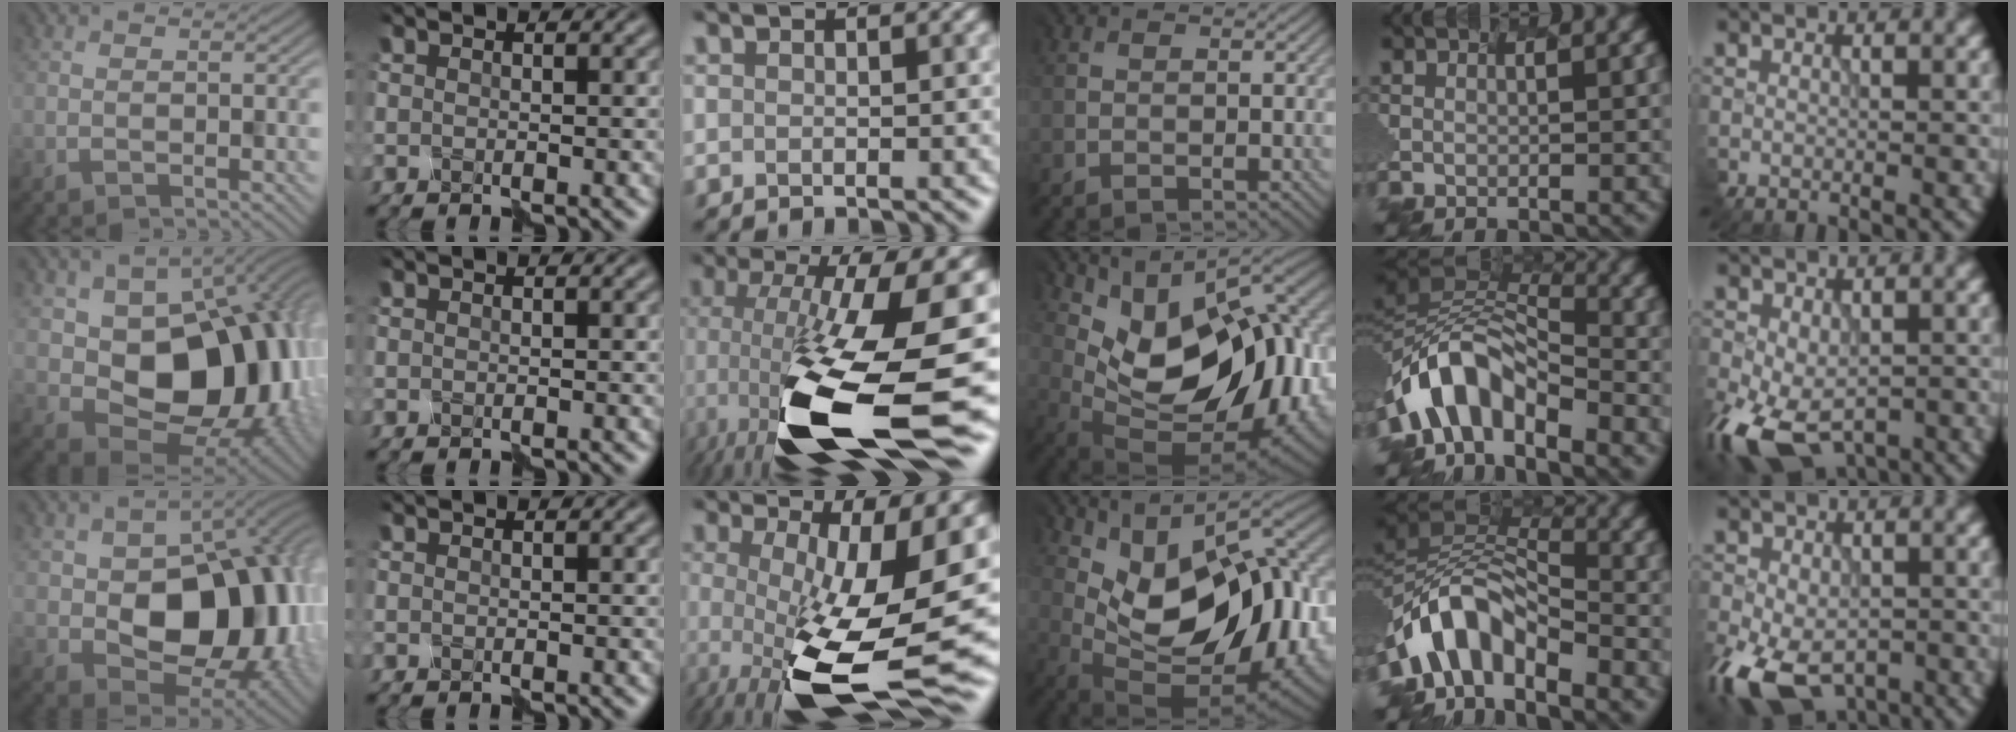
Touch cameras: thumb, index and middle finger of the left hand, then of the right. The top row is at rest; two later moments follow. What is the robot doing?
{"motion": "disassemble", "object": "markers"}